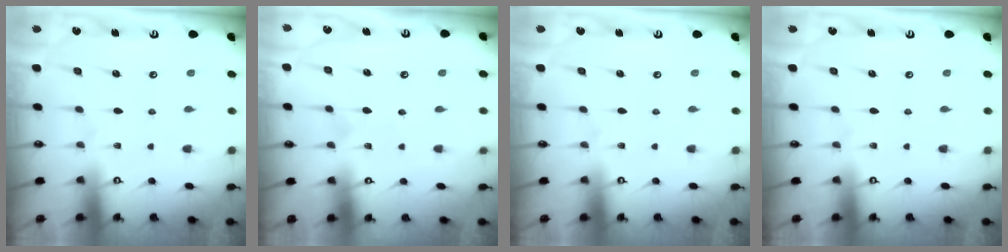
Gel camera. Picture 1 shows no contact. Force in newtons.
{"total": 2.8, "press": 2.6, "slide": 1.0}
{"total": 0.0}
{"total": 0.0}